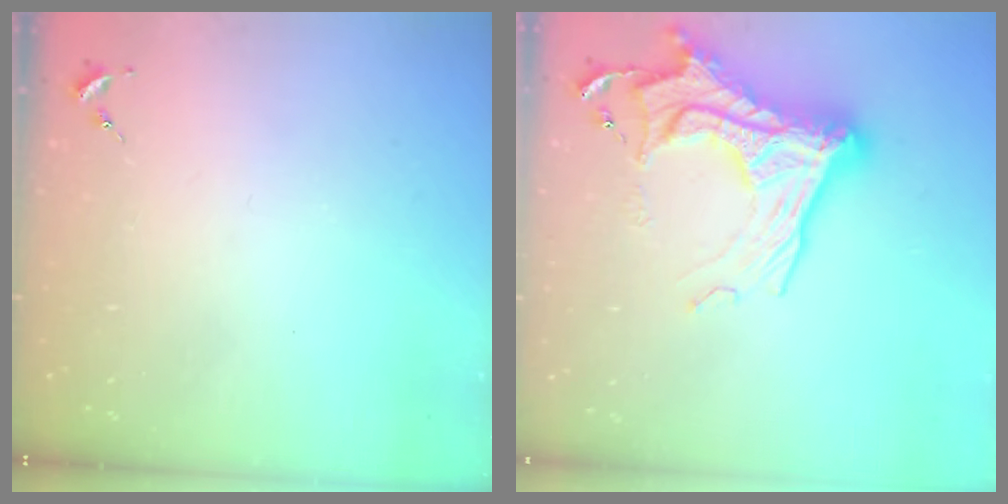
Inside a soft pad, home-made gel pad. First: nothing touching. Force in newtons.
{"total": 20.8, "press": 20.7, "slide": 1.7}